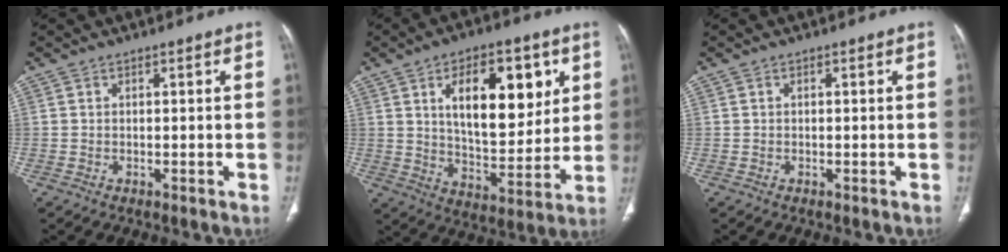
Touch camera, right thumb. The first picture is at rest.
{"total": 19.2, "force": [6.4, 9.7, 15.2], "torque": [-0.177, -0.030, 0.111]}
{"total": 0.0}